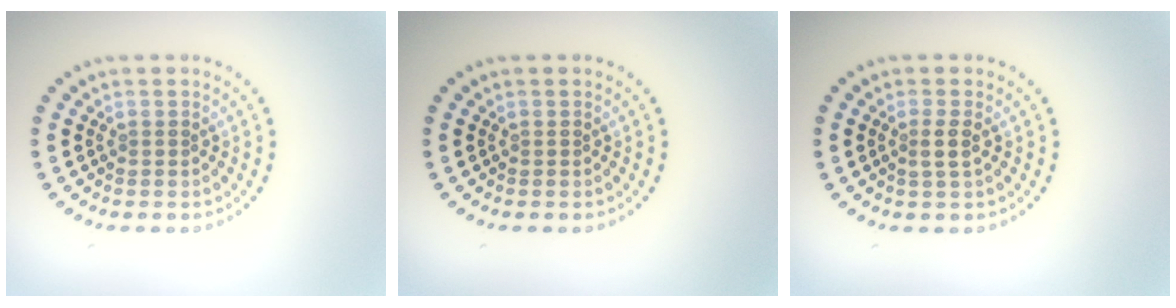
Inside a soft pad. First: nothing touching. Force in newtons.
{"total": 0.0}
{"total": 1.4, "press": 1.1, "slide": 0.8}